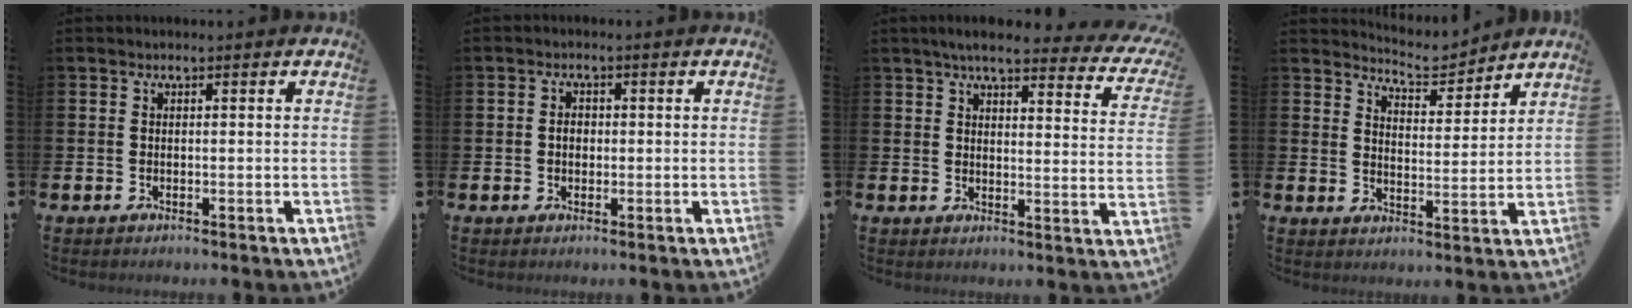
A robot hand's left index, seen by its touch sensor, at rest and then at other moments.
{"total": 1.8, "force": [0.0, 1.4, 1.1], "torque": [-0.002, 0.002, -0.007]}
{"total": 5.4, "force": [4.6, 1.0, 2.7], "torque": [-0.056, -0.025, 0.074]}
{"total": 5.7, "force": [5.6, 0.7, 0.2], "torque": [-0.025, -0.037, 0.103]}